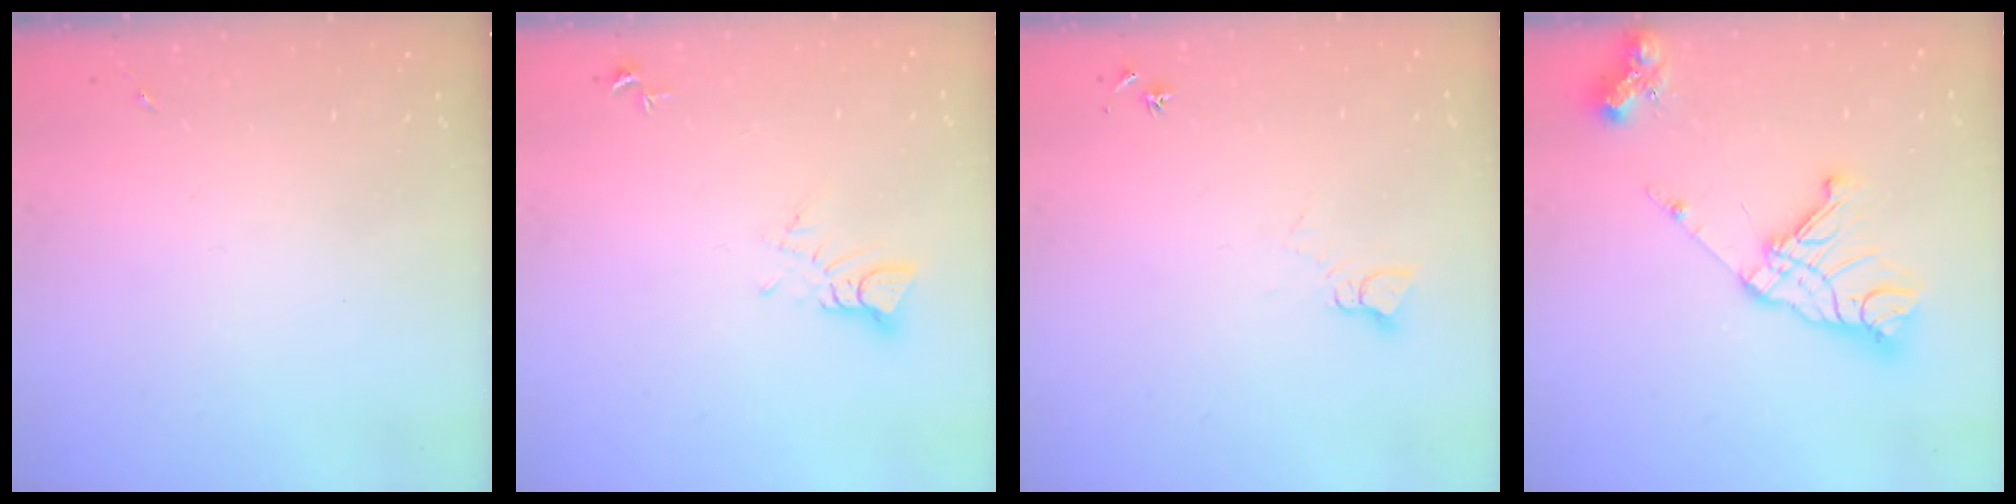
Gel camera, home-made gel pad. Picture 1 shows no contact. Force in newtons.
{"total": 4.0, "press": 3.9, "slide": 0.3}
{"total": 4.9, "press": 4.9, "slide": 0.5}
{"total": 18.6, "press": 18.5, "slide": 2.1}